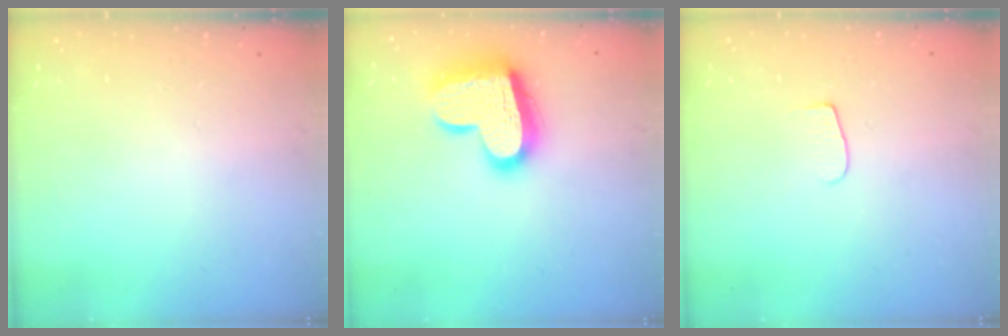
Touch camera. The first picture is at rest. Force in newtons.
{"total": 18.2, "press": 18.1, "slide": 1.4}
{"total": 3.8, "press": 3.8, "slide": 0.5}